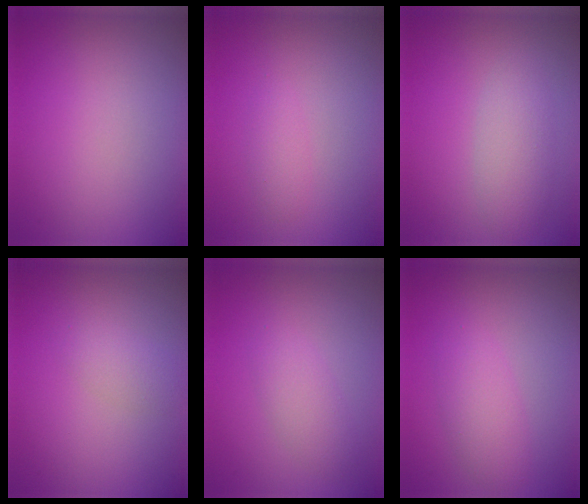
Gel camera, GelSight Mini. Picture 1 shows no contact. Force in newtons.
{"total": 1.1, "press": 1.0, "slide": 0.1}
{"total": 2.9, "press": 2.9, "slide": 0.1}
{"total": 1.6, "press": 1.6, "slide": 0.0}
{"total": 2.2, "press": 2.2, "slide": 0.1}
{"total": 2.7, "press": 2.7, "slide": 0.1}